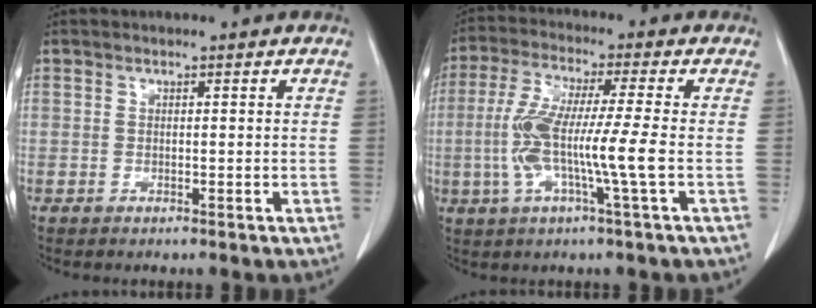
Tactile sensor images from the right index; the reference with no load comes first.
{"total": 10.6, "force": [-1.7, -0.2, 10.4], "torque": [-0.212, -0.001, -0.040]}